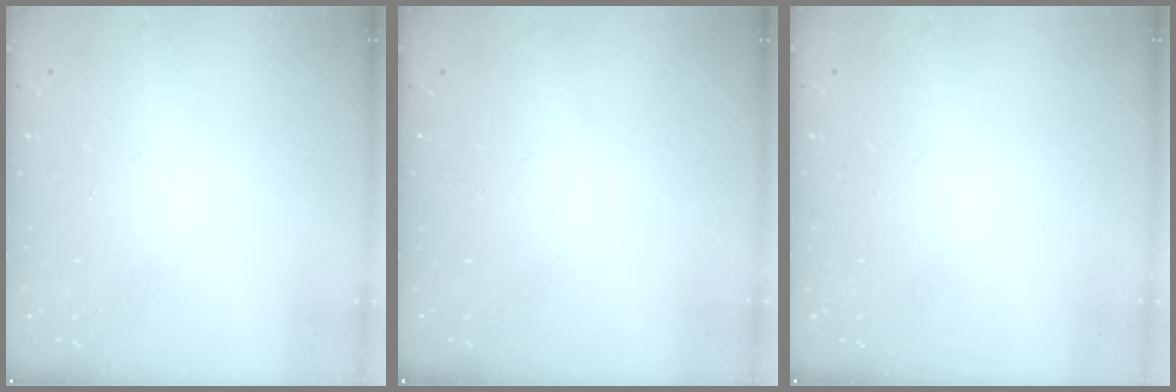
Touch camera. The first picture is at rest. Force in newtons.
{"total": 0.0}
{"total": 0.0}